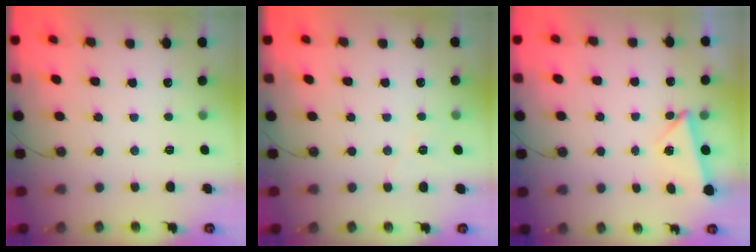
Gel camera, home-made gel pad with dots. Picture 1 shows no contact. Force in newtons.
{"total": 6.5, "press": 6.0, "slide": 2.4}
{"total": 3.6, "press": 3.5, "slide": 1.0}